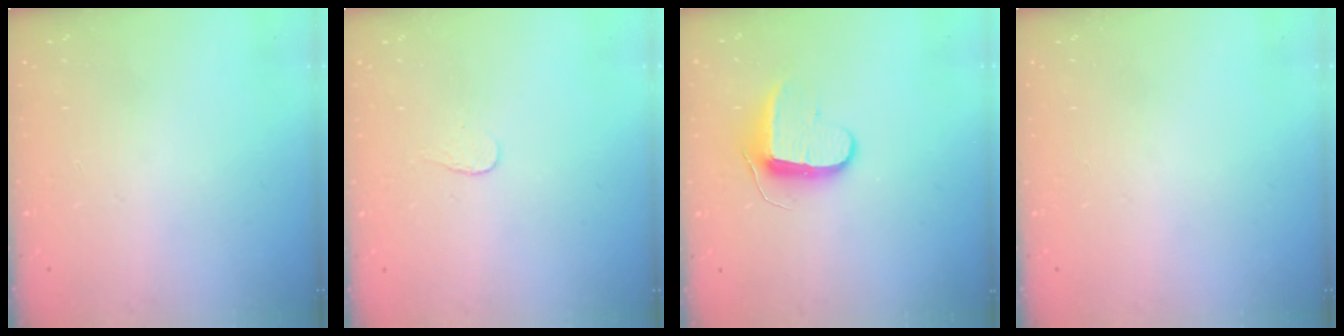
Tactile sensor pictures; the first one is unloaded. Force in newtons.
{"total": 2.7, "press": 2.7, "slide": 0.3}
{"total": 9.1, "press": 9.1, "slide": 0.3}
{"total": 0.0}